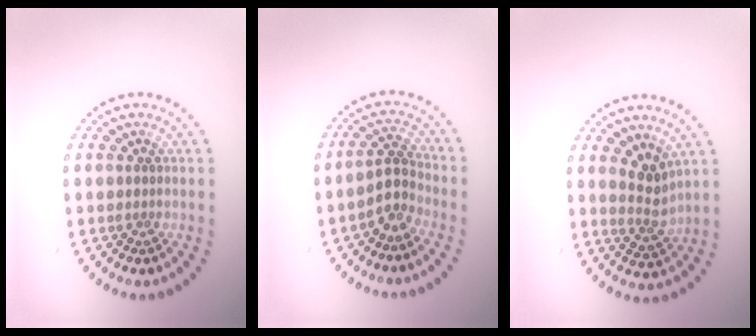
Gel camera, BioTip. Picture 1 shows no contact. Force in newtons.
{"total": 2.3, "press": 1.8, "slide": 1.5}
{"total": 2.5, "press": 2.1, "slide": 1.4}